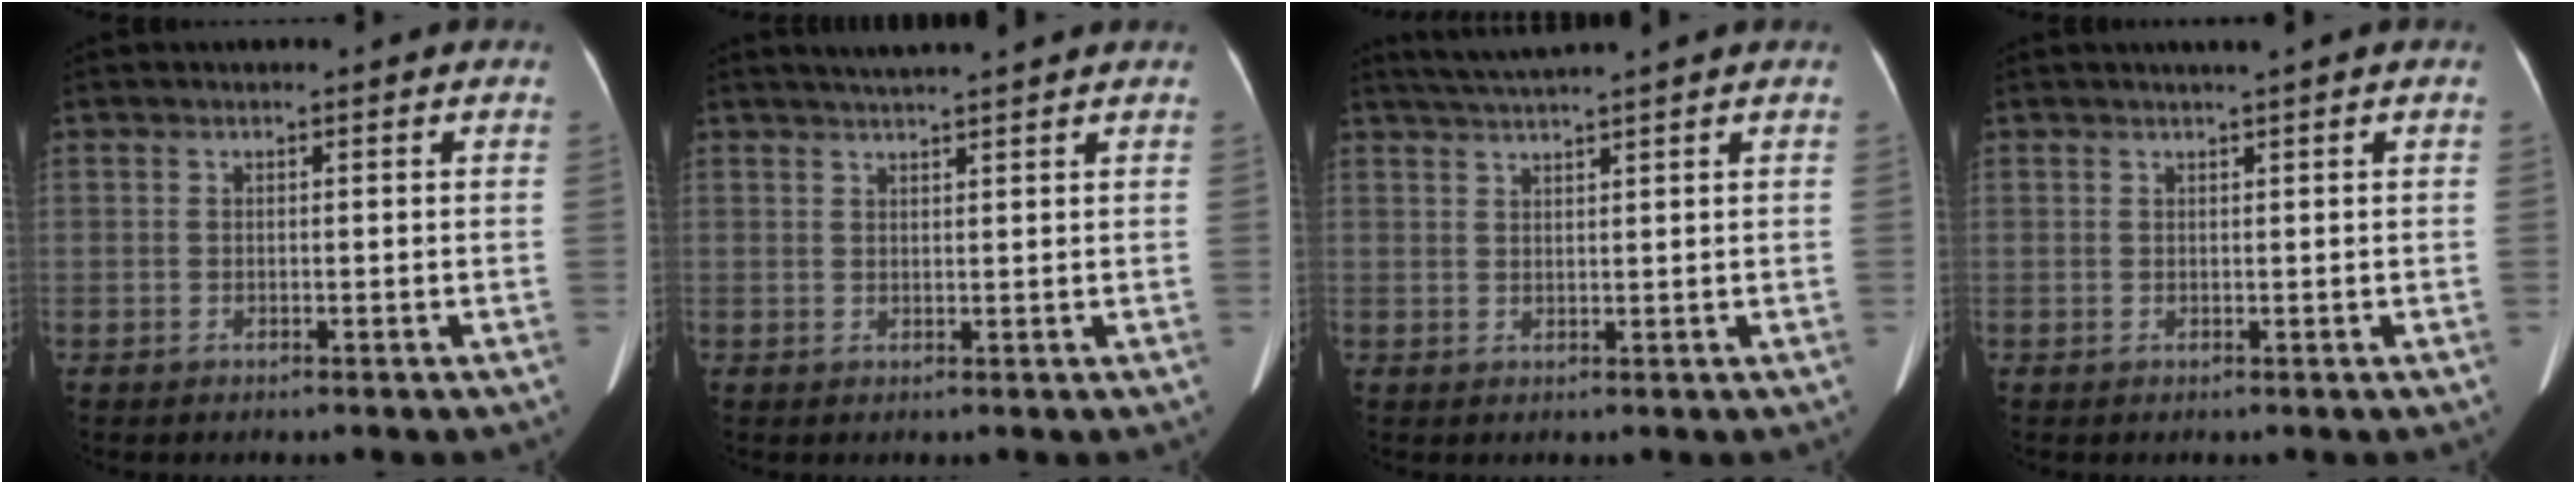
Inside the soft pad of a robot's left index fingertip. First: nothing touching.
{"total": 5.2, "force": [4.6, -0.7, 2.2], "torque": [-0.034, 0.023, 0.068]}
{"total": 4.9, "force": [4.3, -1.3, 2.0], "torque": [-0.035, 0.022, 0.078]}
{"total": 1.0, "force": [0.7, -0.3, 0.7], "torque": [-0.013, -0.001, 0.017]}